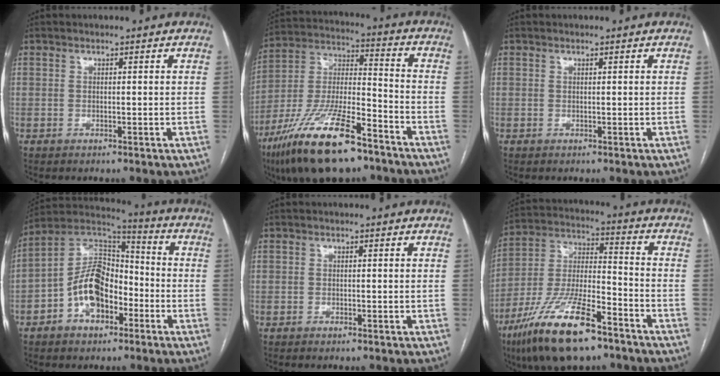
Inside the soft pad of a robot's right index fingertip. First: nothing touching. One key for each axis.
{"total": 20.3, "fx": -13.2, "fy": 4.9, "fz": 14.6, "tx": -0.303, "ty": -0.022, "tz": -0.241}
{"total": 0.0}
{"total": 12.1, "fx": -4.4, "fy": 7.1, "fz": 8.7, "tx": -0.175, "ty": 0.035, "tz": -0.079}
{"total": 0.8, "fx": -0.6, "fy": 0.1, "fz": 0.5, "tx": -0.012, "ty": -0.001, "tz": -0.008}
{"total": 18.7, "fx": -11.9, "fy": 4.6, "fz": 13.7, "tx": -0.290, "ty": -0.022, "tz": -0.218}